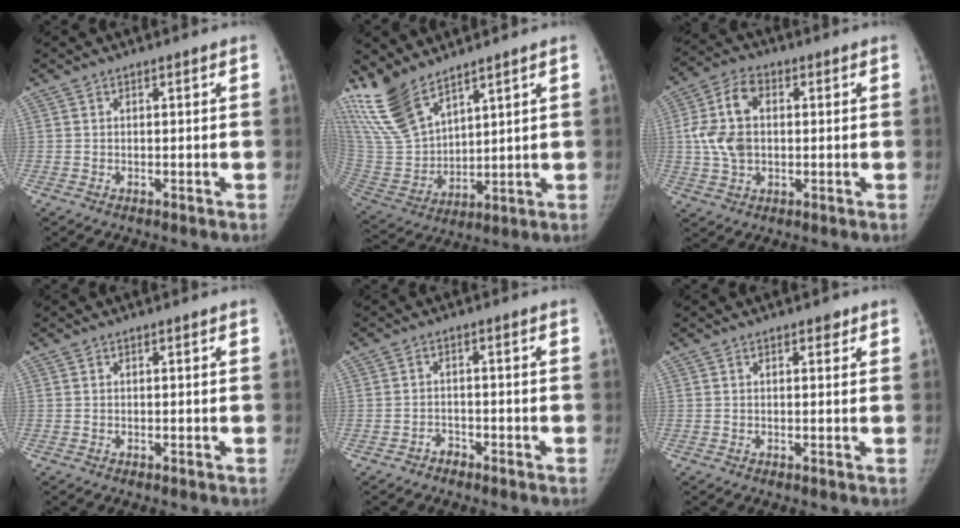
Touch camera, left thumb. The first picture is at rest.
{"total": 14.9, "force": [11.4, 5.8, 7.7], "torque": [-0.142, -0.052, 0.246]}
{"total": 10.2, "force": [0.7, 6.8, 7.5], "torque": [-0.148, 0.015, 0.013]}
{"total": 0.0}
{"total": 1.8, "force": [-1.5, 1.0, 0.1], "torque": [0.000, 0.011, -0.027]}
{"total": 1.3, "force": [0.8, 0.7, 0.7], "torque": [-0.001, -0.002, 0.007]}